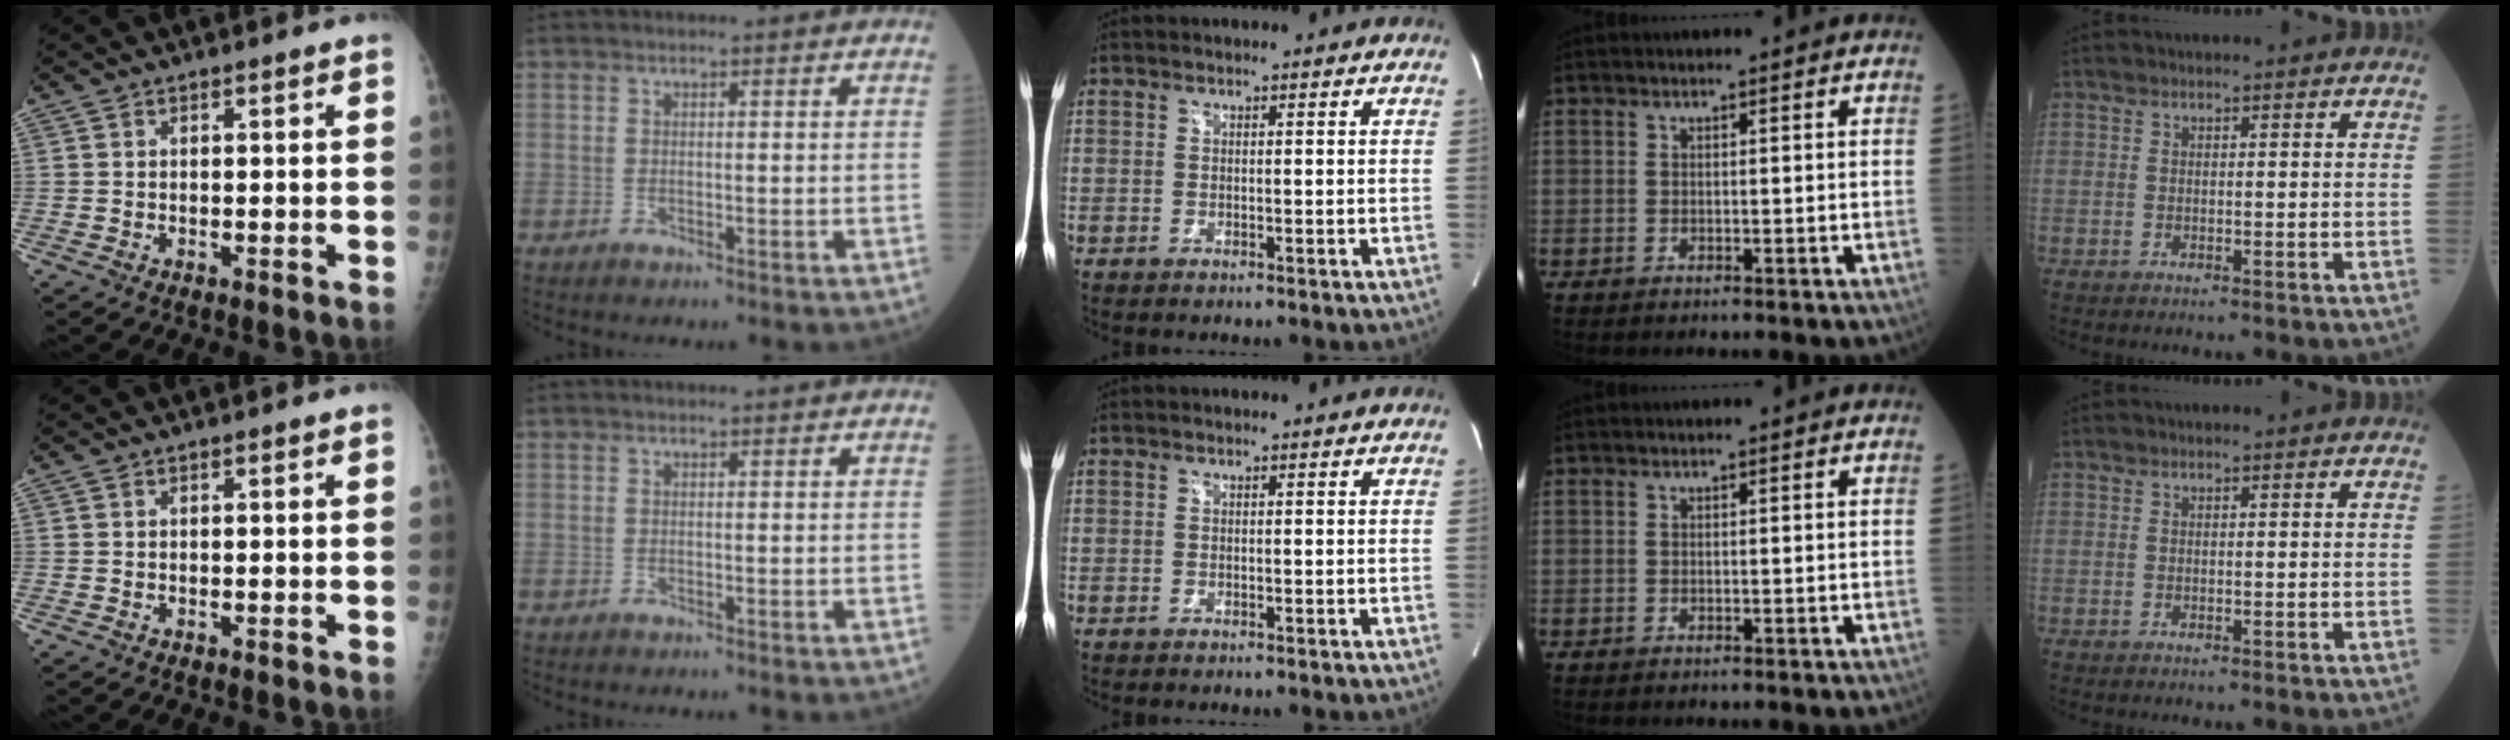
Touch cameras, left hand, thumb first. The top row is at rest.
{}